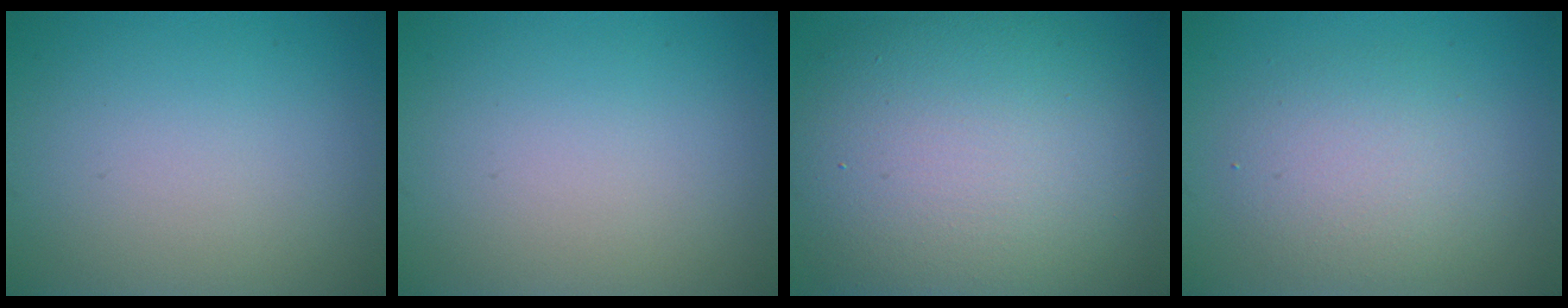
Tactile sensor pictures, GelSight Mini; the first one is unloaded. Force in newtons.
{"total": 0.0}
{"total": 13.1, "press": 13.1, "slide": 0.6}
{"total": 3.8, "press": 3.8, "slide": 0.2}